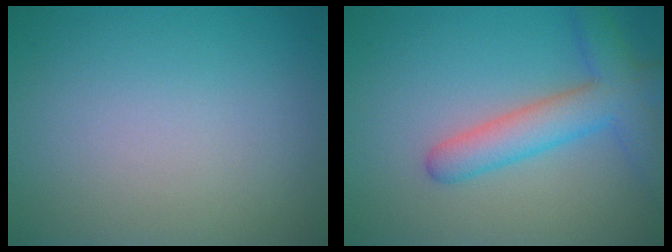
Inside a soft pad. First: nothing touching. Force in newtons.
{"total": 5.3, "press": 5.2, "slide": 0.2}